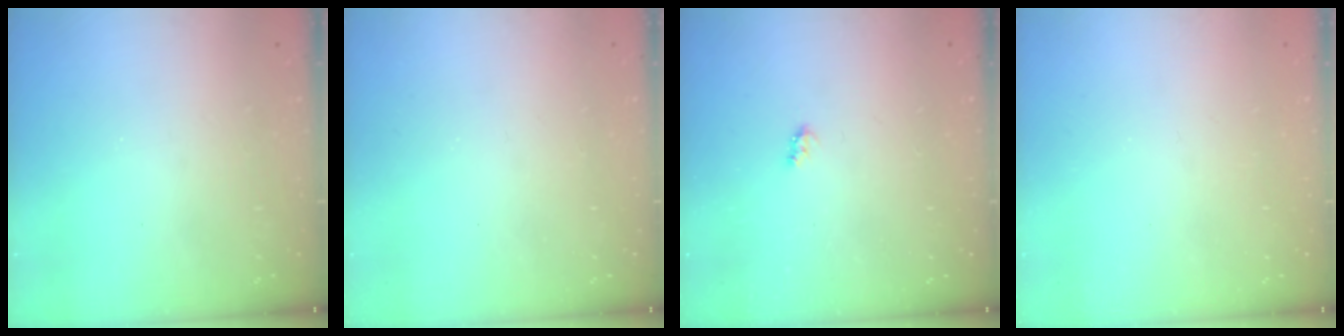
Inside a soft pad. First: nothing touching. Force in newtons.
{"total": 0.0}
{"total": 2.6, "press": 2.6, "slide": 0.4}
{"total": 0.0}